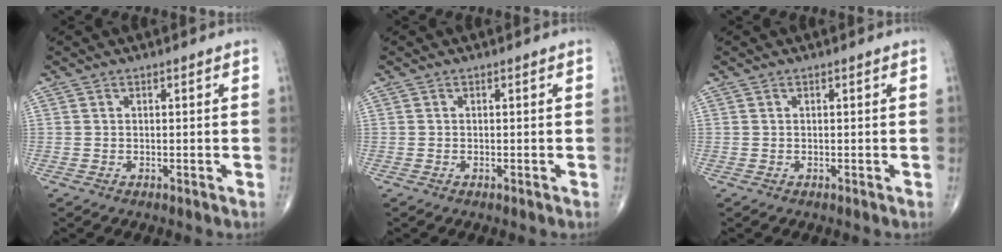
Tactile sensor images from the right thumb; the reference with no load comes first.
{"total": 0.0}
{"total": 0.0}